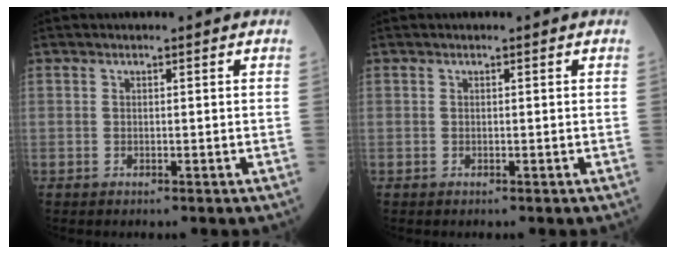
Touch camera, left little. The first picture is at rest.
{"total": 0.0}